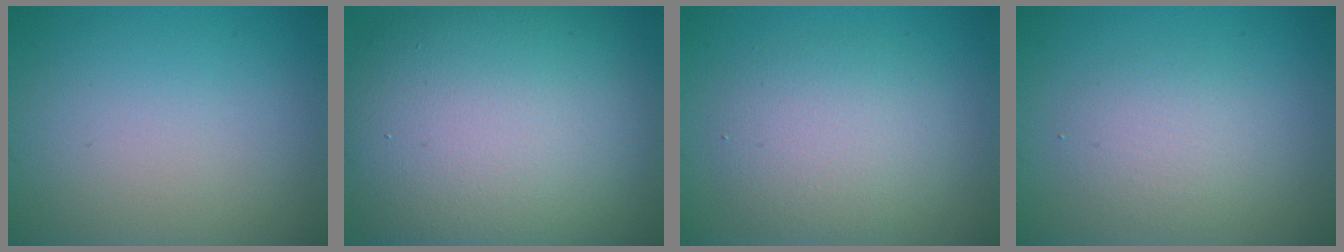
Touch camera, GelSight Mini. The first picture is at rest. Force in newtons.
{"total": 15.4, "press": 15.4, "slide": 0.9}
{"total": 4.2, "press": 4.2, "slide": 0.0}
{"total": 2.5, "press": 2.5, "slide": 0.2}